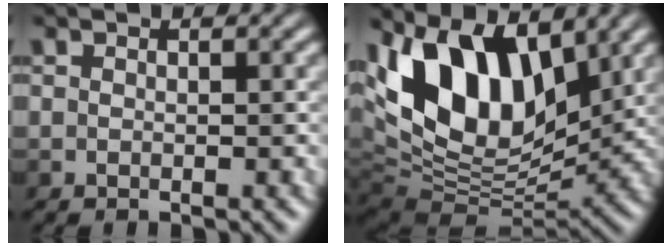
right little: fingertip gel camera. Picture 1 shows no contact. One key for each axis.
{"total": 12.8, "fx": 4.9, "fy": 7.3, "fz": 9.3, "tx": -0.186, "ty": 0.025, "tz": 0.086}